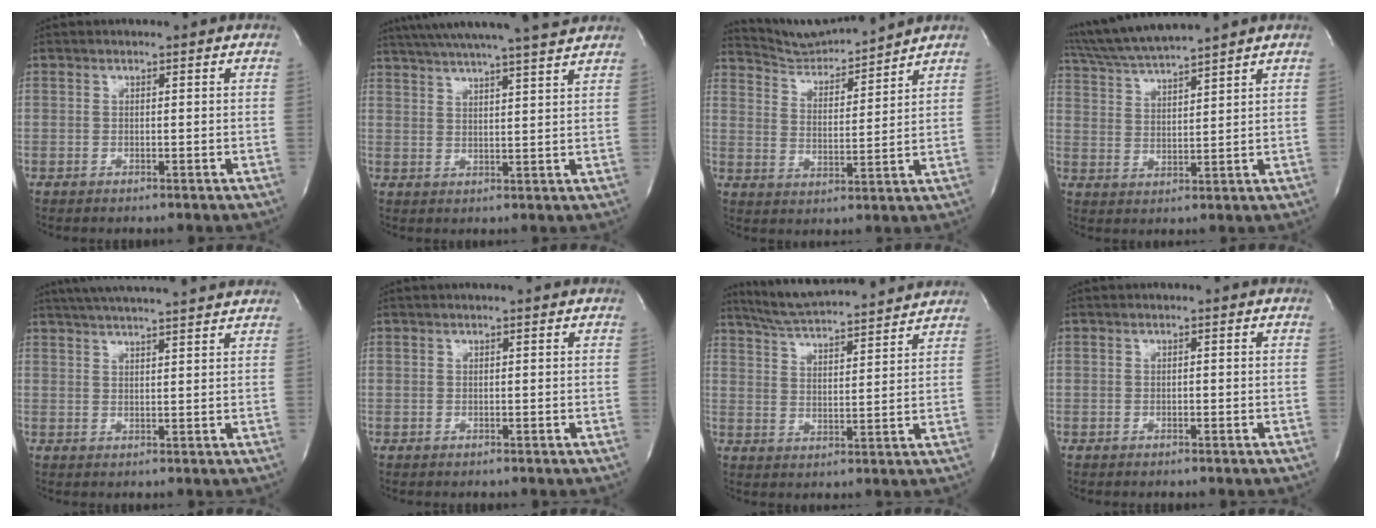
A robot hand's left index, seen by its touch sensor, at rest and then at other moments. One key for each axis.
{"total": 17.1, "fx": 15.3, "fy": -0.4, "fz": 7.8, "tx": -0.134, "ty": -0.001, "tz": 0.211}
{"total": 8.3, "fx": 8.2, "fy": -0.6, "fz": 1.0, "tx": -0.030, "ty": -0.001, "tz": 0.153}
{"total": 9.1, "fx": 8.1, "fy": -1.2, "fz": 3.9, "tx": -0.073, "ty": 0.013, "tz": 0.152}
{"total": 14.8, "fx": 13.2, "fy": 0.5, "fz": 6.6, "tx": -0.115, "ty": 0.028, "tz": 0.181}
{"total": 0.9, "fx": 0.6, "fy": -0.1, "fz": 0.7, "tx": -0.005, "ty": 0.012, "tz": 0.004}
{"total": 16.0, "fx": 14.8, "fy": 1.1, "fz": 6.0, "tx": -0.103, "ty": 0.018, "tz": 0.219}
{"total": 0.0}